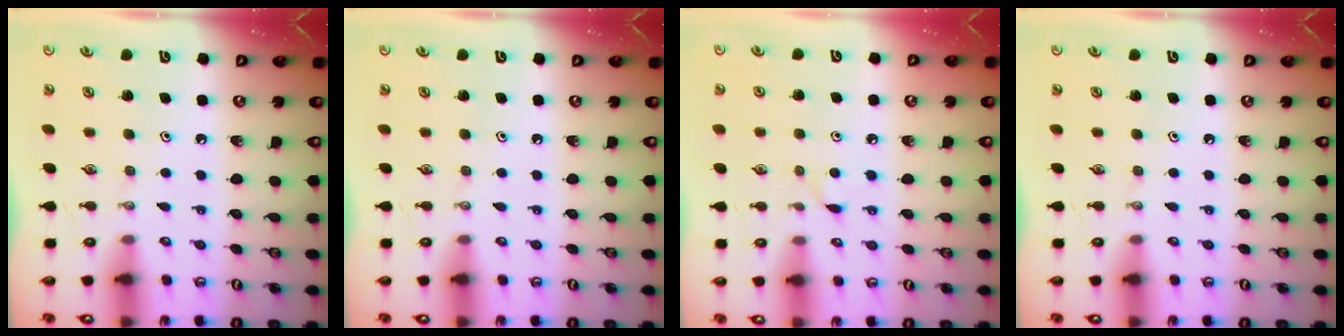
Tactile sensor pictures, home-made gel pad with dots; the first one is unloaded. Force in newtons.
{"total": 0.0}
{"total": 3.7, "press": 3.7, "slide": 0.5}
{"total": 0.0}